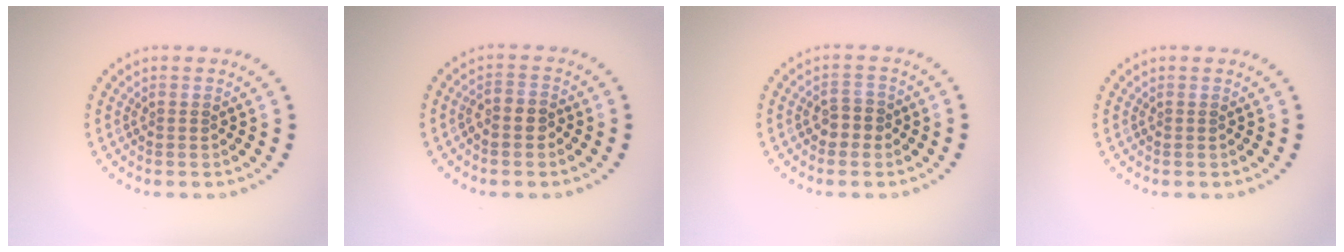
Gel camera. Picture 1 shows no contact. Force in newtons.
{"total": 1.9, "press": 1.8, "slide": 0.8}
{"total": 1.9, "press": 1.8, "slide": 0.5}
{"total": 0.0}